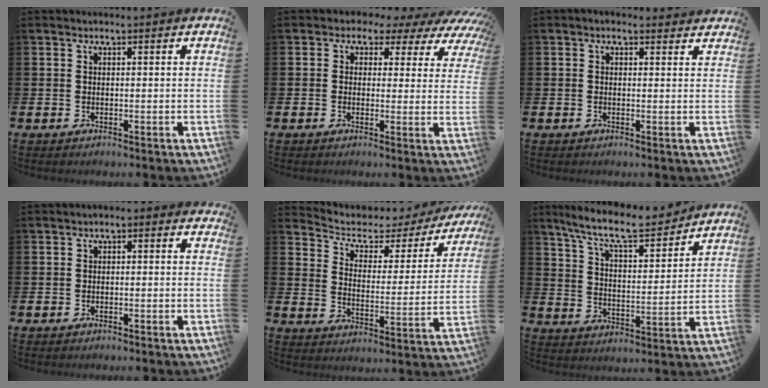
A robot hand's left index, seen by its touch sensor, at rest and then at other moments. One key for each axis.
{"total": 2.0, "fx": 0.9, "fy": 1.7, "fz": 0.6, "tx": -0.020, "ty": -0.013, "tz": 0.002}
{"total": 0.8, "fx": 0.7, "fy": 0.3, "fz": 0.3, "tx": -0.001, "ty": 0.002, "tz": 0.011}
{"total": 1.1, "fx": -1.0, "fy": 0.5, "fz": 0.2, "tx": -0.009, "ty": 0.004, "tz": -0.021}
{"total": 4.2, "fx": 3.5, "fy": 2.0, "fz": 1.0, "tx": -0.045, "ty": -0.033, "tz": 0.050}
{"total": 9.4, "fx": 8.5, "fy": 1.5, "fz": 3.8, "tx": -0.103, "ty": -0.049, "tz": 0.149}